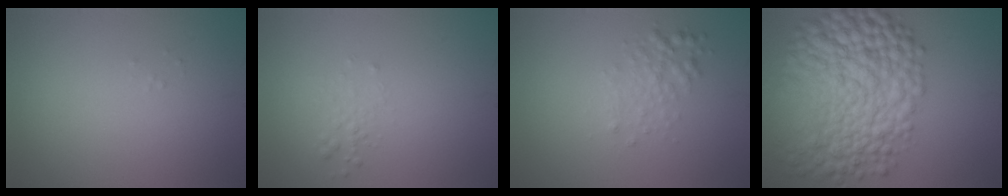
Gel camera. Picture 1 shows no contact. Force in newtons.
{"total": 1.0, "press": 1.0, "slide": 0.1}
{"total": 2.0, "press": 2.0, "slide": 0.0}
{"total": 12.7, "press": 12.7, "slide": 0.2}